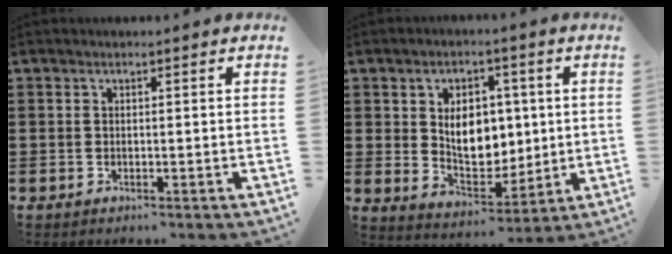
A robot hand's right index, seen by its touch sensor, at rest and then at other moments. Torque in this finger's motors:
{"motor_torque": [1.41, 0.73, 0.59, 0.10]}